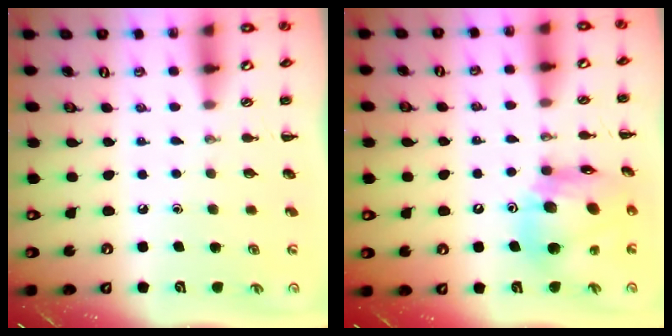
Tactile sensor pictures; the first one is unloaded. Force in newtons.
{"total": 15.1, "press": 14.7, "slide": 3.6}